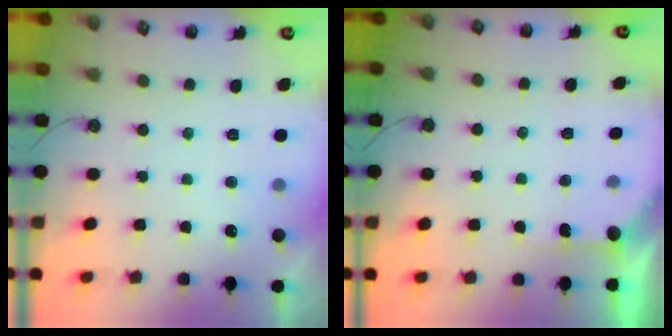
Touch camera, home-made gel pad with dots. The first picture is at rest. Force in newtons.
{"total": 3.1, "press": 3.1, "slide": 0.4}